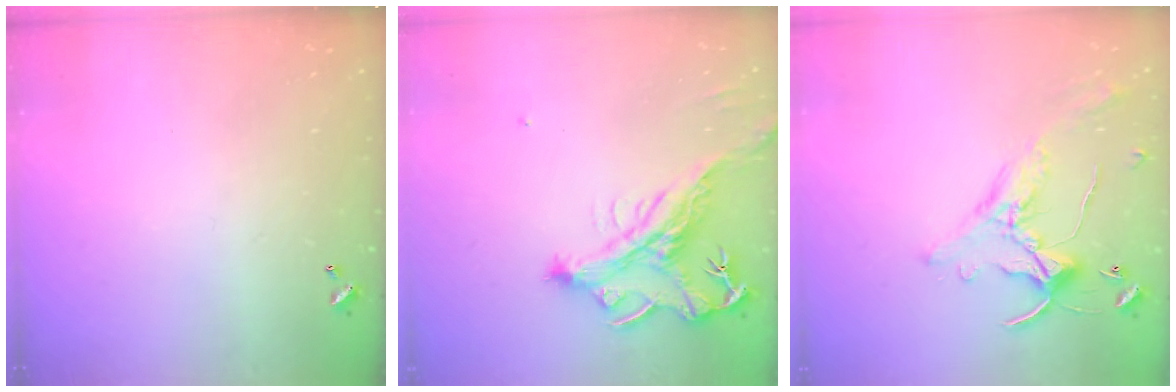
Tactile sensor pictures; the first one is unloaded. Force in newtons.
{"total": 2.1, "press": 1.8, "slide": 1.2}
{"total": 1.0, "press": 0.2, "slide": 1.0}